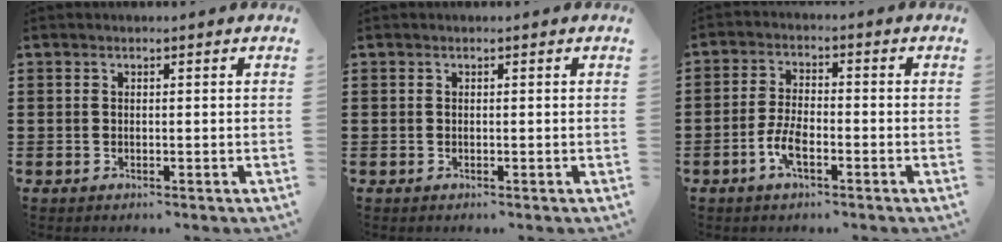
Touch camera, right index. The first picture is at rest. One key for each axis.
{"total": 0.0}
{"total": 4.7, "fx": -2.2, "fy": 1.8, "fz": 3.8, "tx": -0.092, "ty": -0.002, "tz": -0.047}